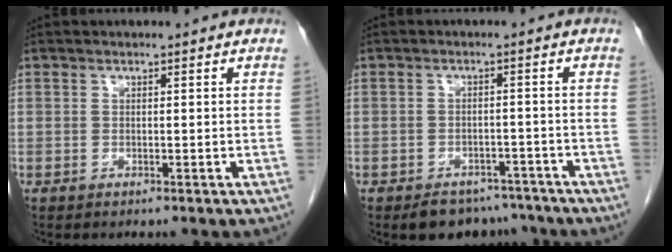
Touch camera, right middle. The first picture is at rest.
{"total": 6.1, "force": [-5.1, 3.2, 0.8], "torque": [0.007, 0.007, -0.070]}